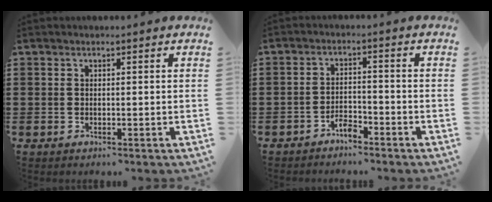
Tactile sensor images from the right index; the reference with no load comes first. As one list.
[{"total": 2.8, "force": [-2.5, 0.7, 1.0], "torque": [-0.023, 0.006, -0.049]}]